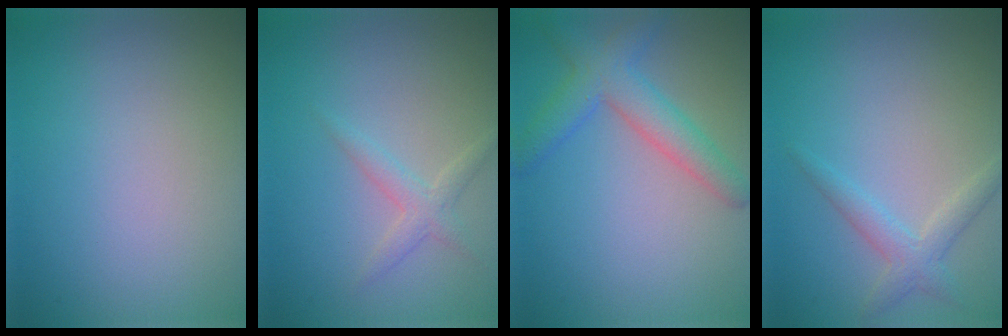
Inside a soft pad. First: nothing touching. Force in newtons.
{"total": 1.7, "press": 1.7, "slide": 0.1}
{"total": 4.2, "press": 4.2, "slide": 0.2}
{"total": 2.2, "press": 2.1, "slide": 0.1}